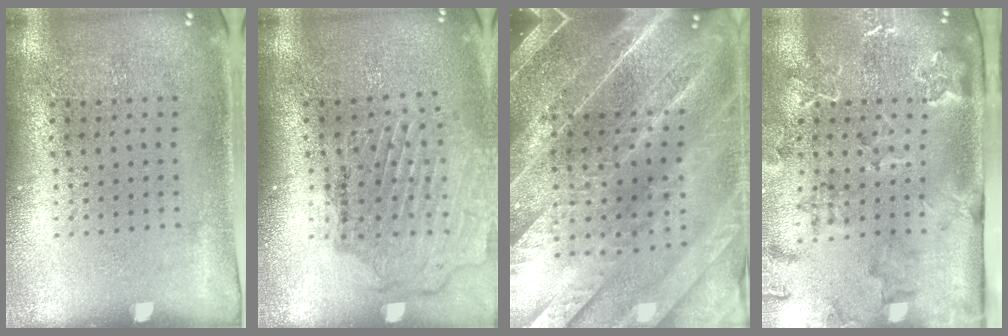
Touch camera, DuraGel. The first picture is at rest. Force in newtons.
{"total": 1.6, "press": 1.6, "slide": 0.0}
{"total": 5.3, "press": 4.5, "slide": 2.7}
{"total": 2.3, "press": 2.3, "slide": 0.2}